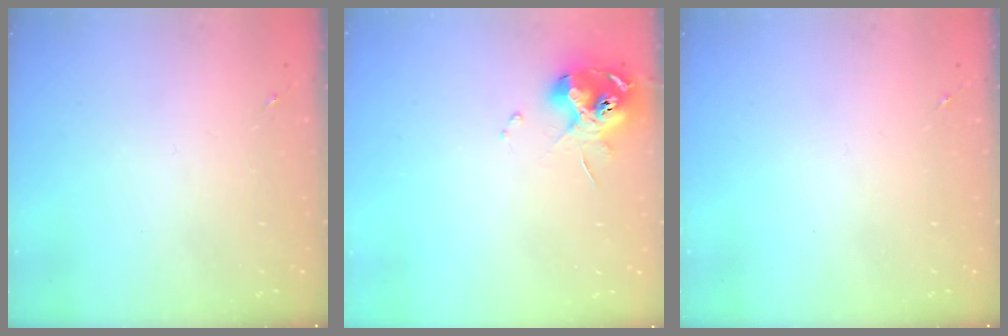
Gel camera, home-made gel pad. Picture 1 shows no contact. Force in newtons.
{"total": 11.0, "press": 10.9, "slide": 1.3}
{"total": 0.0}